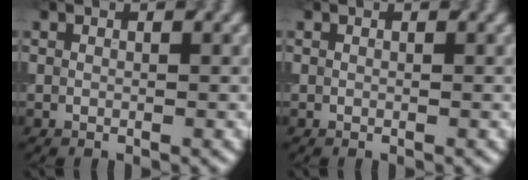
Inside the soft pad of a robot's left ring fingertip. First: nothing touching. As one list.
[{"total": 0.0}]